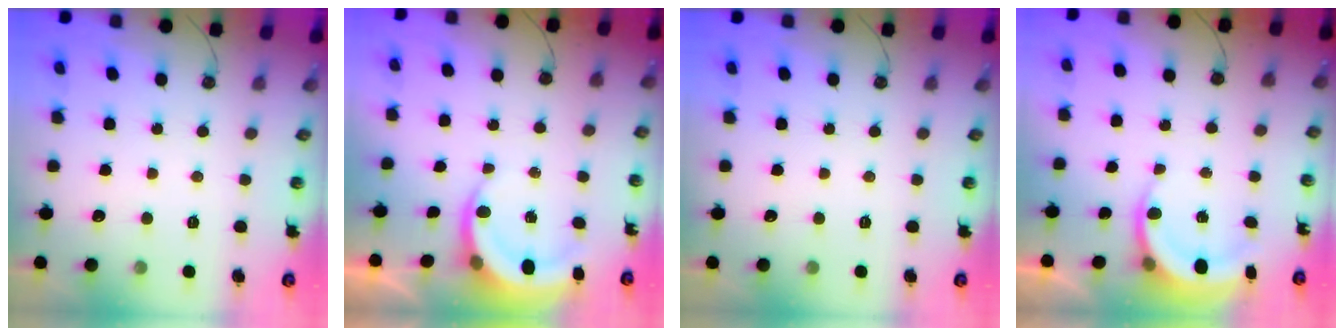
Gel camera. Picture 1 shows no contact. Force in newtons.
{"total": 5.2, "press": 5.2, "slide": 0.6}
{"total": 0.0}
{"total": 5.7, "press": 5.6, "slide": 1.2}